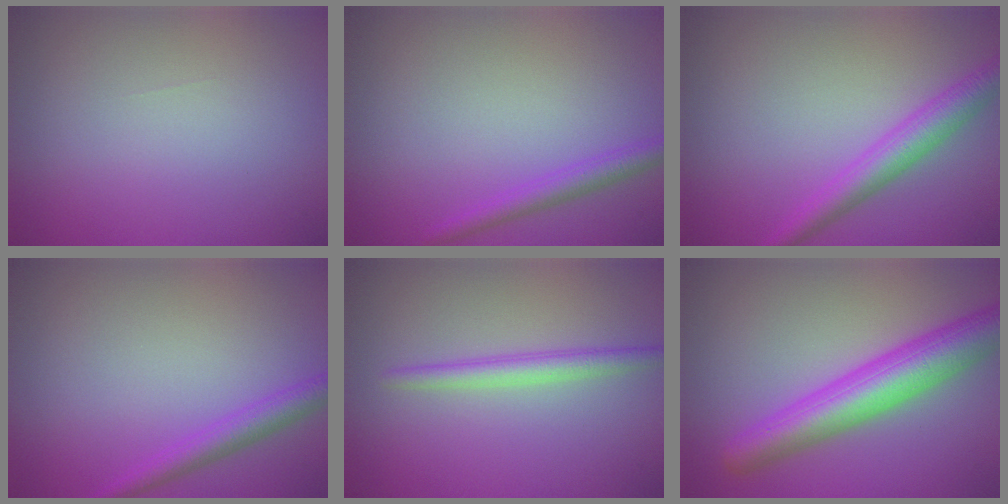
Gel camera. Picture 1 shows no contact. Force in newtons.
{"total": 2.1, "press": 2.0, "slide": 0.2}
{"total": 3.7, "press": 3.7, "slide": 0.2}
{"total": 2.5, "press": 2.5, "slide": 0.1}
{"total": 2.1, "press": 2.1, "slide": 0.1}
{"total": 7.0, "press": 7.0, "slide": 0.1}